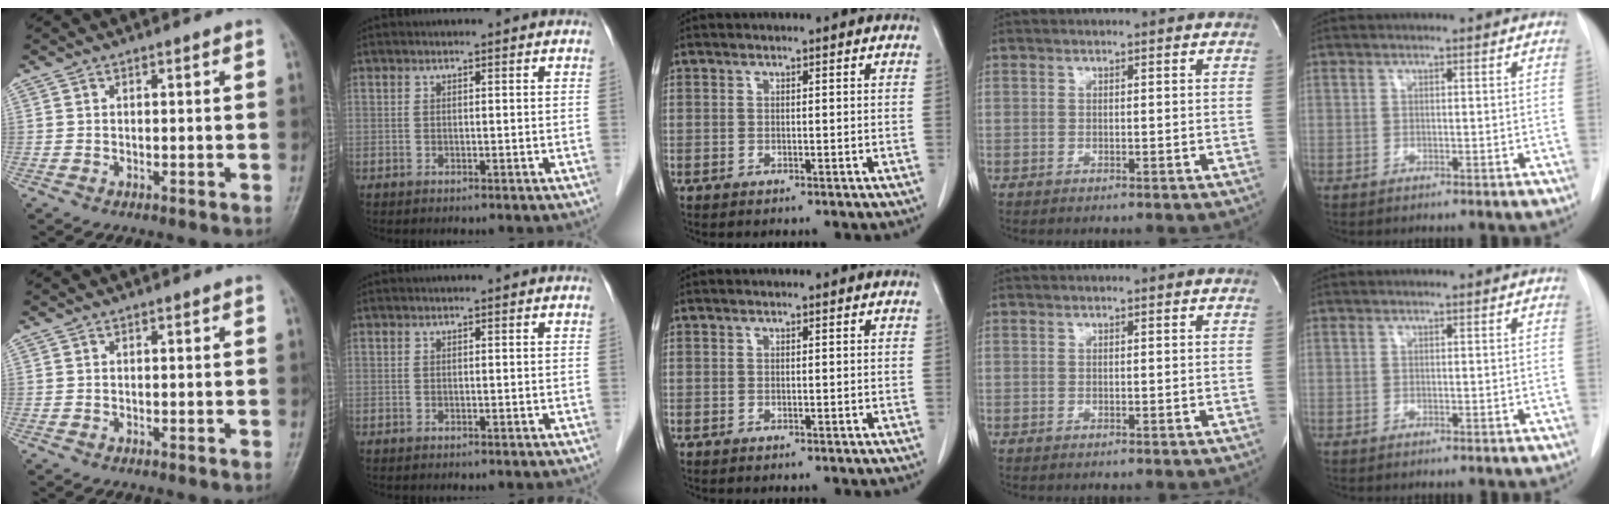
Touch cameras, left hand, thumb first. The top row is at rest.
{}